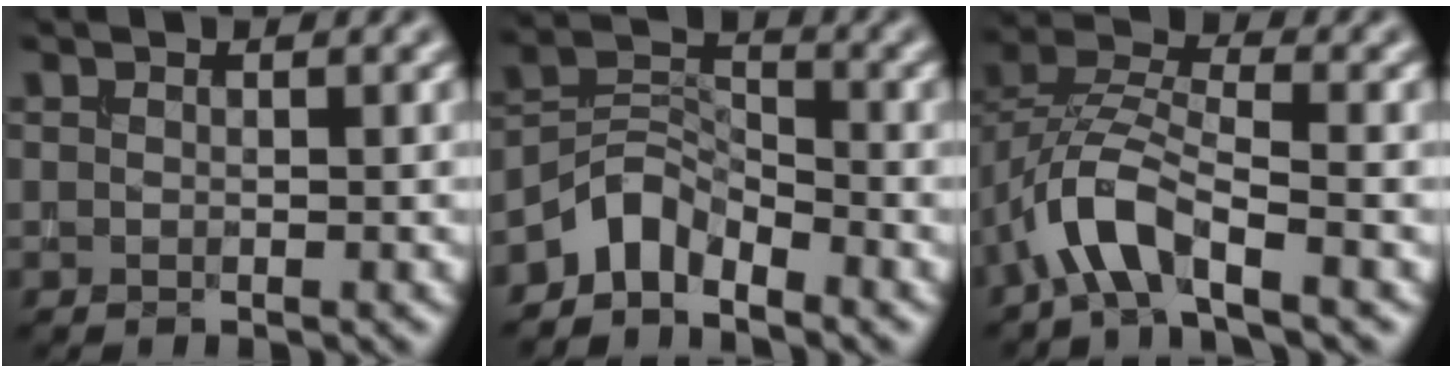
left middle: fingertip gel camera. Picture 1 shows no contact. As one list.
[{"total": 3.8, "force": [-3.2, 1.6, 1.3], "torque": [-0.019, 0.012, -0.074]}, {"total": 5.4, "force": [-3.1, 1.8, 4.1], "torque": [-0.082, 0.012, -0.066]}]